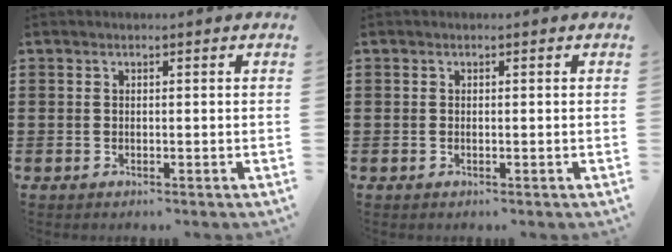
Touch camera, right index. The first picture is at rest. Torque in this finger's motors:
{"motor_torque": [-0.38, 0.34, 0.02, 0.00]}